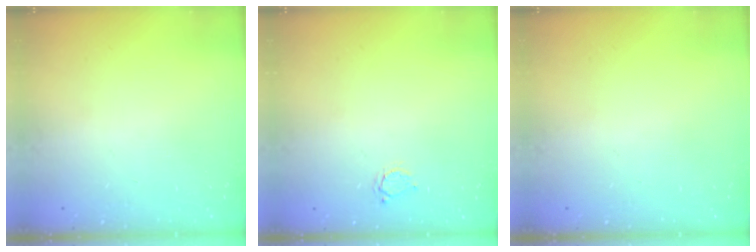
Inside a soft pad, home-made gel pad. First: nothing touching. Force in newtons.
{"total": 2.8, "press": 2.8, "slide": 0.4}
{"total": 0.0}